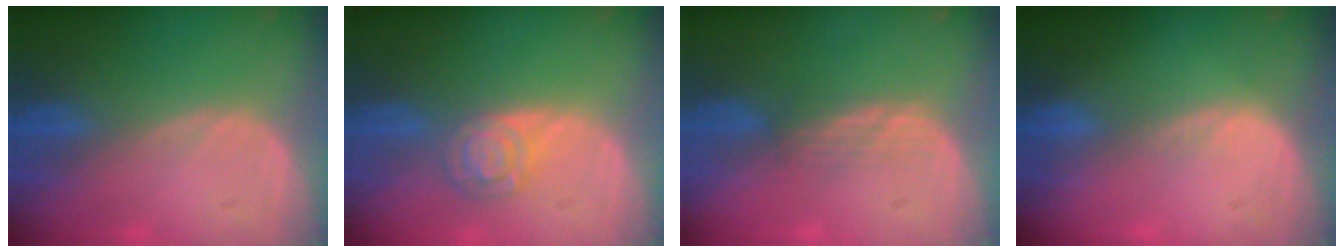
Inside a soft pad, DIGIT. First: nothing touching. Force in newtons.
{"total": 5.2, "press": 4.6, "slide": 2.5}
{"total": 2.2, "press": 2.1, "slide": 0.2}
{"total": 1.1, "press": 0.7, "slide": 0.9}